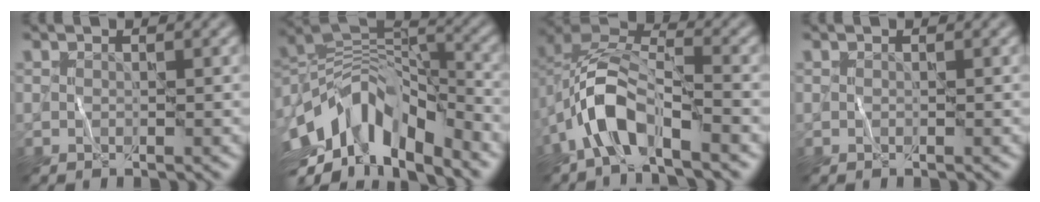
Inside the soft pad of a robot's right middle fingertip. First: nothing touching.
{"total": 11.8, "force": [-5.6, 5.5, 8.8], "torque": [-0.145, 0.011, -0.113]}
{"total": 6.6, "force": [-3.4, 2.8, 4.9], "torque": [-0.092, 0.008, -0.073]}
{"total": 0.0}